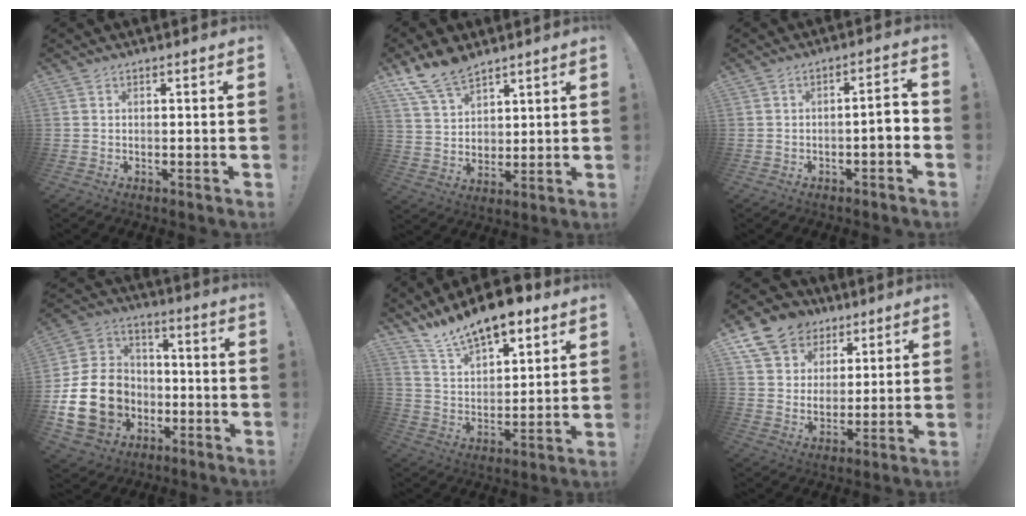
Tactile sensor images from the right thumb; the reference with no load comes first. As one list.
[{"total": 12.5, "force": [9.2, 6.9, 4.9], "torque": [-0.097, -0.055, 0.178]}, {"total": 4.4, "force": [-2.2, 0.6, 3.8], "torque": [-0.071, 0.011, -0.037]}, {"total": 20.6, "force": [-4.9, 16.8, 10.9], "torque": [-0.201, 0.035, -0.057]}, {"total": 13.6, "force": [11.2, 5.0, 6.0], "torque": [-0.128, -0.076, 0.203]}, {"total": 12.7, "force": [7.1, 9.7, 4.0], "torque": [-0.071, -0.043, 0.143]}]